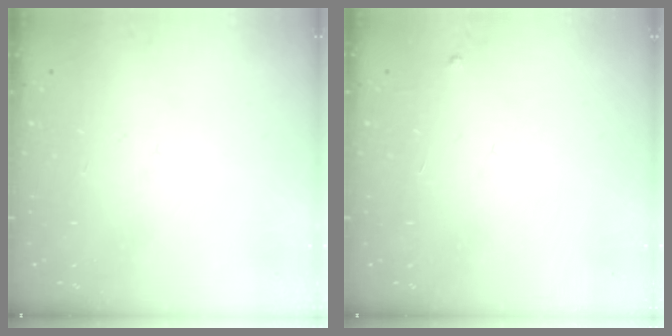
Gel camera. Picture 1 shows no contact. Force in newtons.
{"total": 2.6, "press": 2.6, "slide": 0.4}